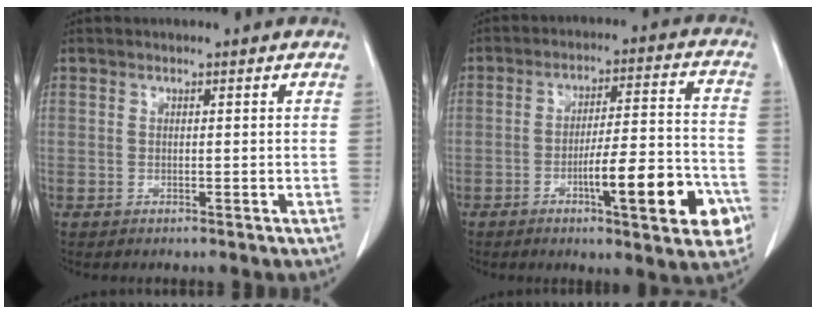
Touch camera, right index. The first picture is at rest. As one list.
[{"total": 14.6, "force": [-5.8, 2.1, 13.3], "torque": [-0.181, 0.009, -0.080]}]